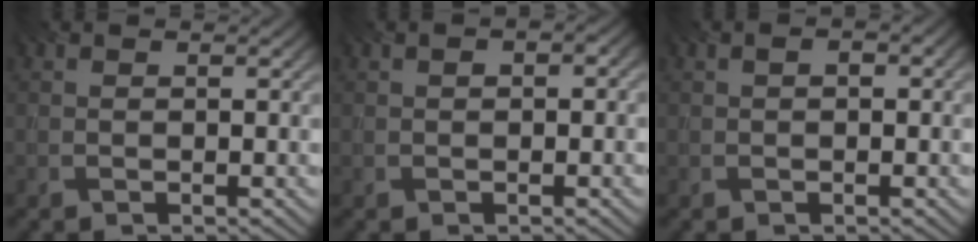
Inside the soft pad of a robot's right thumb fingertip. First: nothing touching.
{"total": 1.7, "force": [0.1, 1.0, 1.4], "torque": [-0.021, 0.003, 0.002]}
{"total": 1.6, "force": [0.3, 0.8, 1.4], "torque": [-0.025, 0.007, 0.003]}